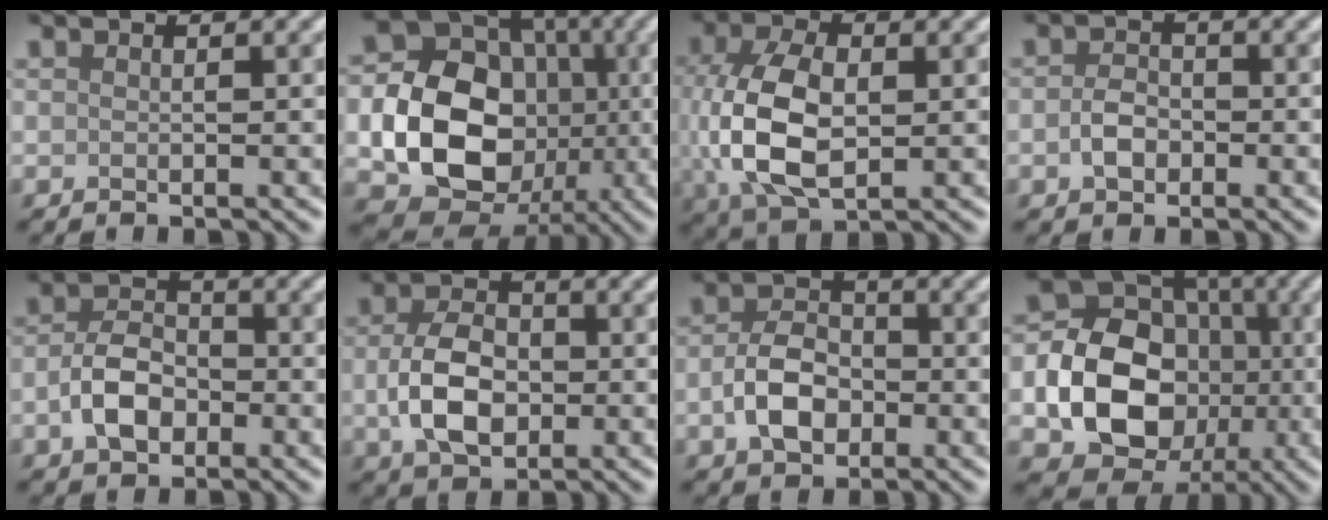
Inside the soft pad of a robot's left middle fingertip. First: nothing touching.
{"total": 13.2, "force": [-1.6, 10.7, 7.7], "torque": [-0.136, -0.013, -0.038]}
{"total": 8.9, "force": [0.0, 5.6, 6.9], "torque": [-0.168, -0.004, 0.006]}
{"total": 2.2, "force": [-0.6, 1.6, 1.4], "torque": [-0.029, 0.001, -0.016]}
{"total": 4.2, "force": [-1.3, 2.9, 2.8], "torque": [-0.057, 0.004, -0.029]}
{"total": 5.8, "force": [-0.6, 3.9, 4.2], "torque": [-0.093, -0.003, -0.013]}
{"total": 4.6, "force": [-1.2, 3.1, 3.1], "torque": [-0.061, 0.003, -0.026]}
{"total": 11.9, "force": [-2.1, 9.4, 7.0], "torque": [-0.128, -0.008, -0.049]}